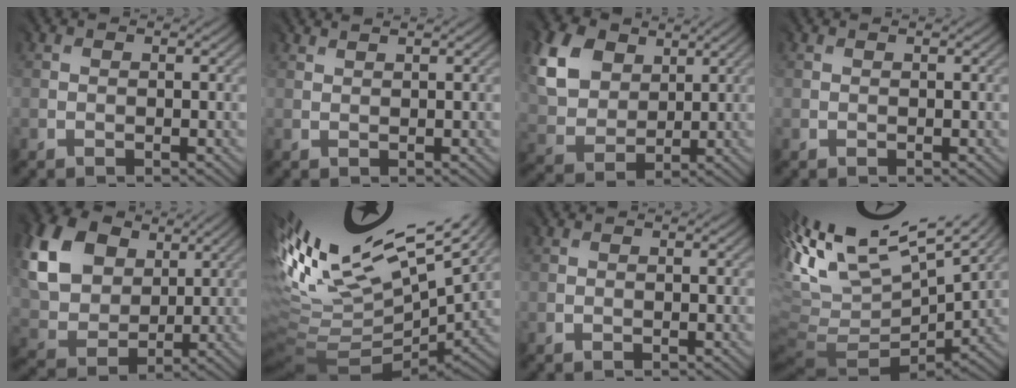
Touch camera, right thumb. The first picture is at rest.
{"total": 1.0, "force": [0.9, -0.4, -0.4], "torque": [0.001, 0.002, 0.022]}
{"total": 9.6, "force": [4.3, 7.1, 4.8], "torque": [-0.159, 0.010, 0.089]}
{"total": 0.0}
{"total": 18.9, "force": [8.9, 14.5, 8.3], "torque": [-0.260, 0.022, 0.195]}
{"total": 16.0, "force": [7.1, 6.7, 12.7], "torque": [-0.249, 0.018, 0.157]}
{"total": 0.0}
{"total": 12.6, "force": [5.1, 6.0, 9.8], "torque": [-0.209, 0.016, 0.135]}